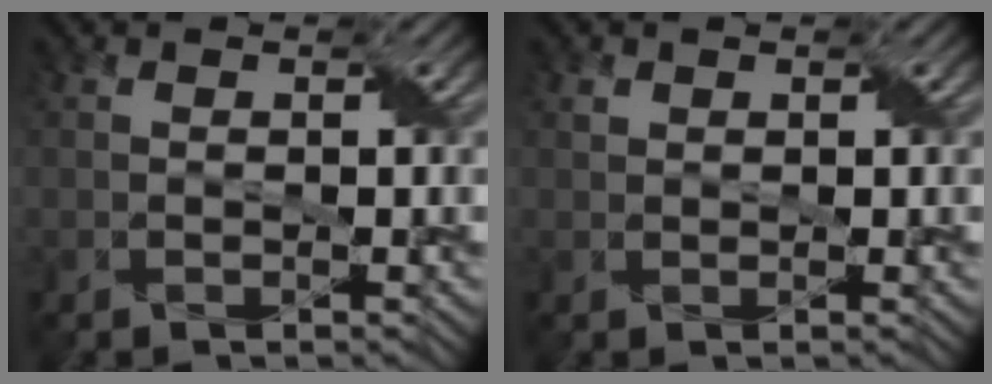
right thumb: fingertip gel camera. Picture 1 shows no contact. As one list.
[{"total": 0.6, "force": [0.4, 0.4, 0.0], "torque": [-0.005, -0.001, 0.008]}]